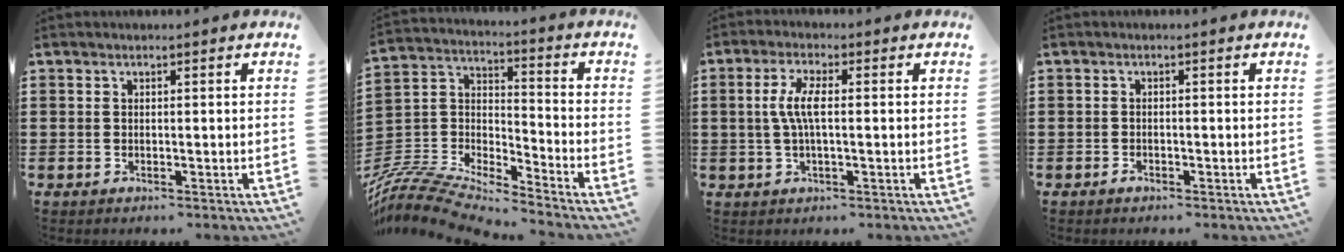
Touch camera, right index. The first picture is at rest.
{"total": 7.7, "force": [-7.4, 0.8, 1.8], "torque": [-0.060, -0.012, -0.157]}
{"total": 4.8, "force": [-0.1, 1.3, 4.6], "torque": [-0.099, 0.000, -0.009]}
{"total": 0.8, "force": [-0.7, 0.3, 0.3], "torque": [-0.007, -0.003, -0.014]}